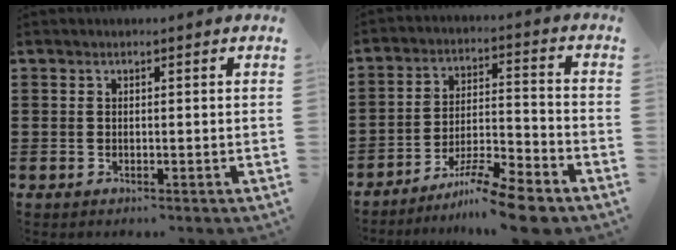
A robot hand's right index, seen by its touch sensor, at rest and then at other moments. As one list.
[{"total": 9.4, "force": [-8.0, 0.5, 4.8], "torque": [-0.083, 0.015, -0.154]}]